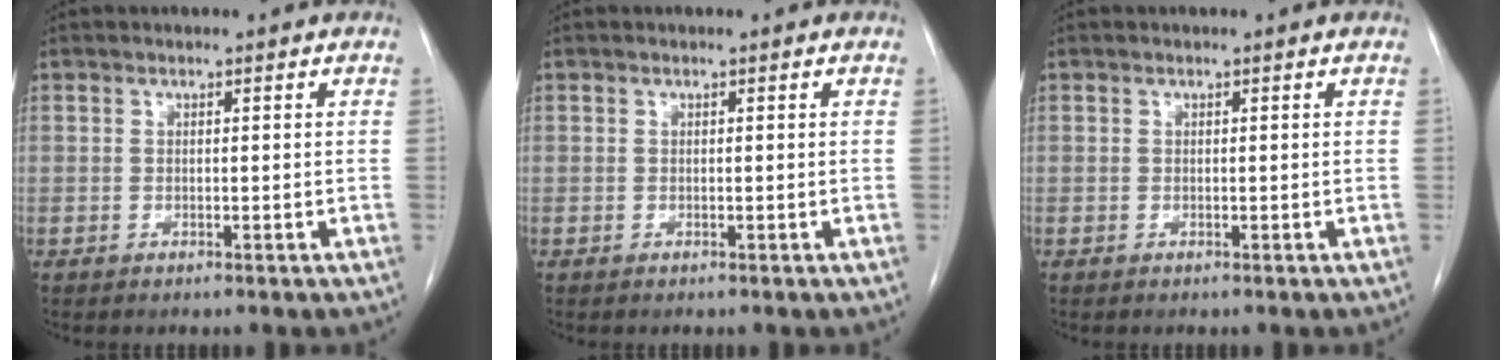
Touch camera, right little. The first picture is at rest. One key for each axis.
{"total": 0.0}
{"total": 0.0}